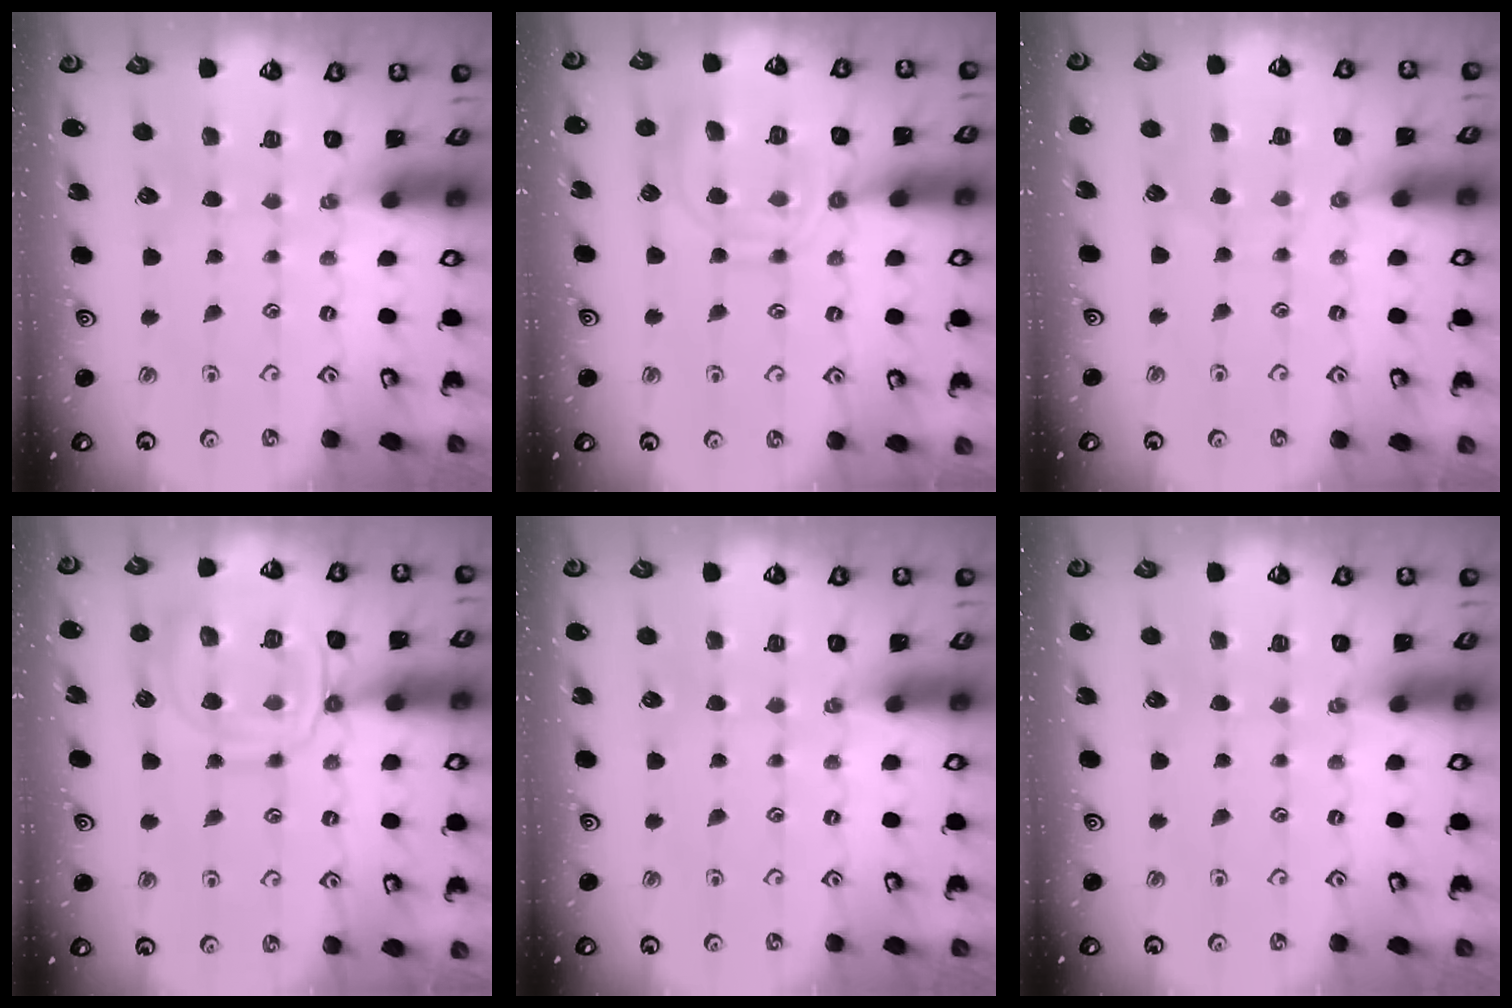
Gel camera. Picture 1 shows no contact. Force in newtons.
{"total": 11.5, "press": 11.5, "slide": 1.1}
{"total": 4.3, "press": 4.3, "slide": 0.5}
{"total": 14.9, "press": 14.8, "slide": 1.5}
{"total": 0.0}
{"total": 0.0}